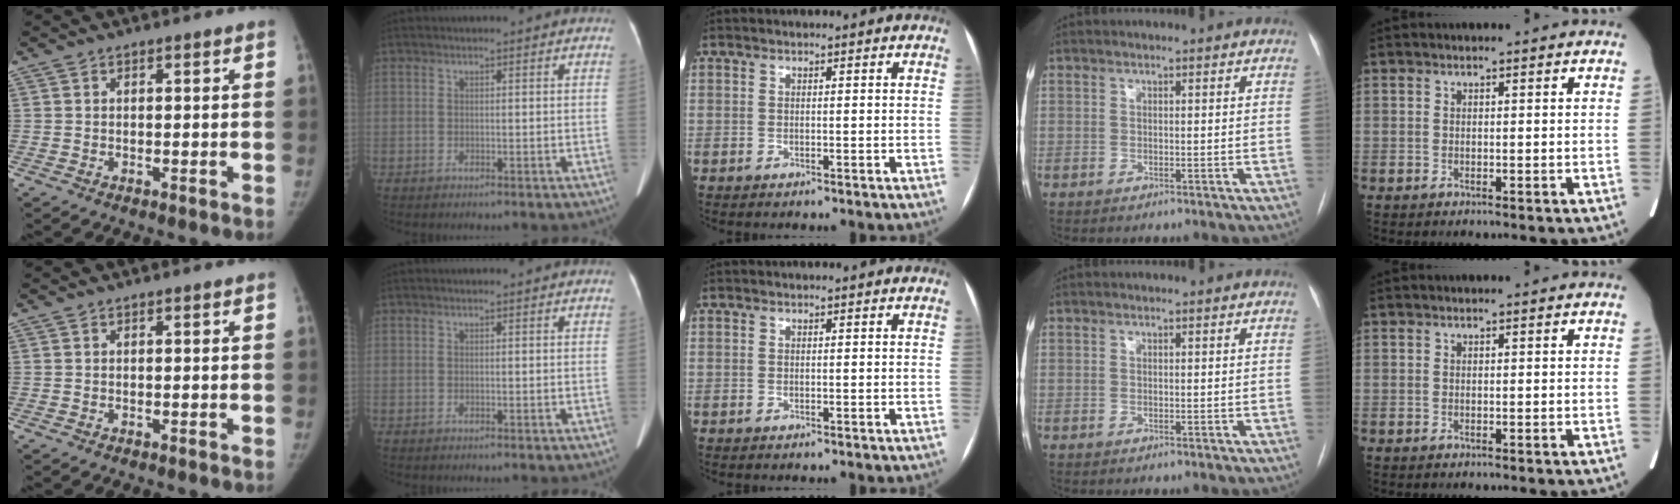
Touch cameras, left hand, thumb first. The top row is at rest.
{}